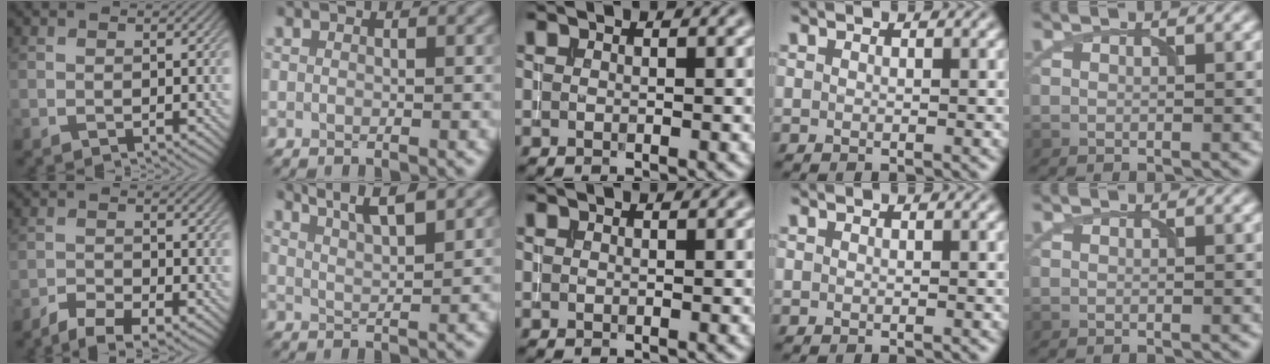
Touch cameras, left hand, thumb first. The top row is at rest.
{"thumb": {"total": 4.4, "force": [-3.3, 1.4, 2.5], "torque": [-0.045, -0.004, -0.059]}, "index": {"total": 4.9, "force": [3.6, 1.2, 3.1], "torque": [-0.028, 0.017, 0.038]}}